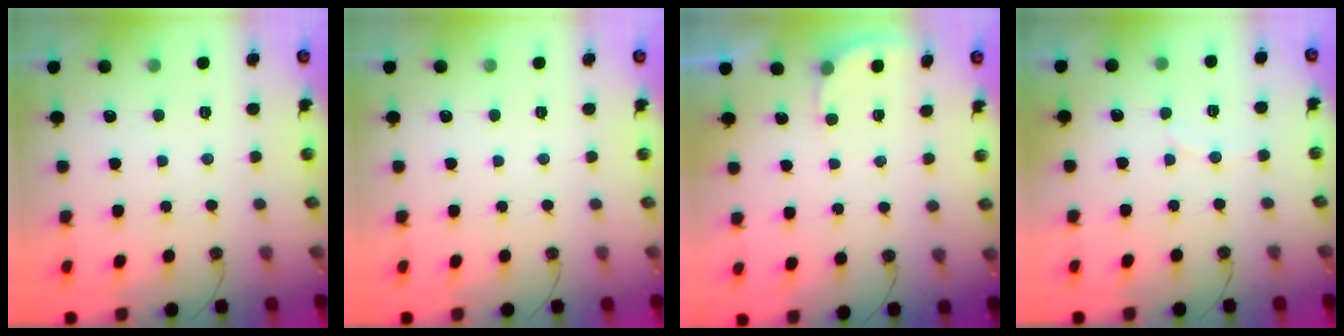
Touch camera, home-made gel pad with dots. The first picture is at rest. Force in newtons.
{"total": 0.0}
{"total": 2.1, "press": 2.1, "slide": 0.1}
{"total": 2.9, "press": 2.9, "slide": 0.3}